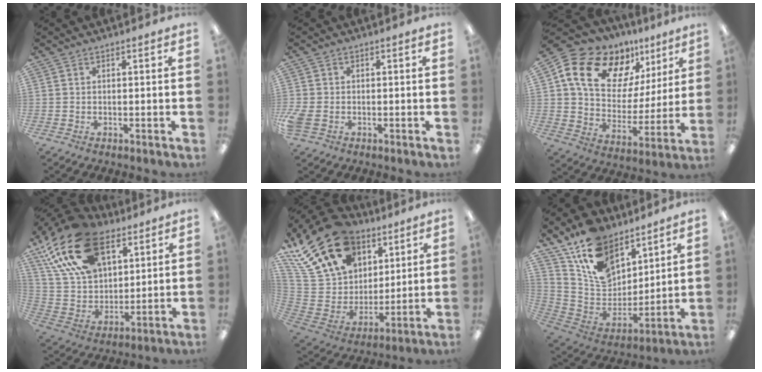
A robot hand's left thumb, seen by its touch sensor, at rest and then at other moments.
{"total": 3.7, "force": [-1.0, 2.7, 2.2], "torque": [-0.056, 0.000, -0.022]}
{"total": 18.6, "force": [10.8, 12.0, 9.2], "torque": [-0.169, -0.044, 0.198]}
{"total": 23.2, "force": [13.2, 13.4, 13.7], "torque": [-0.264, -0.048, 0.241]}
{"total": 22.5, "force": [13.7, 14.9, 10.0], "torque": [-0.210, -0.059, 0.263]}
{"total": 16.0, "force": [10.6, 9.8, 6.9], "torque": [-0.137, -0.059, 0.205]}